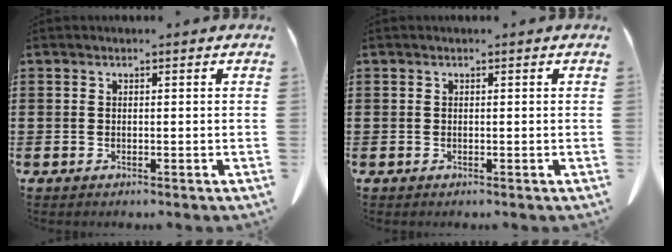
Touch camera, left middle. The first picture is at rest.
{"total": 0.0}